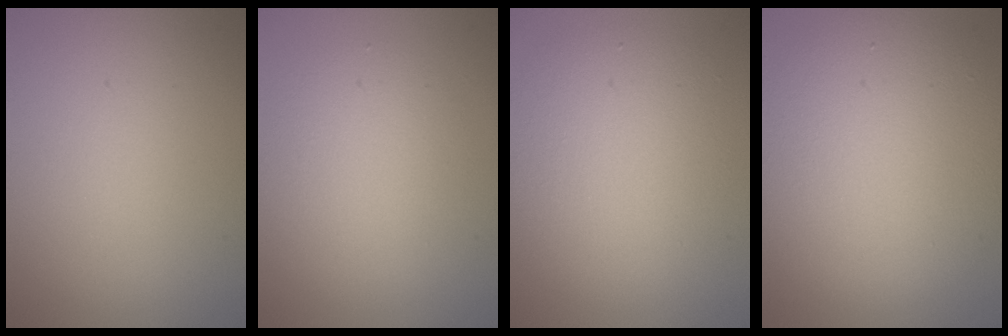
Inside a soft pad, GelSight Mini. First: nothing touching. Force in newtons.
{"total": 3.2, "press": 3.2, "slide": 0.1}
{"total": 5.1, "press": 5.1, "slide": 0.2}
{"total": 9.5, "press": 9.5, "slide": 0.5}